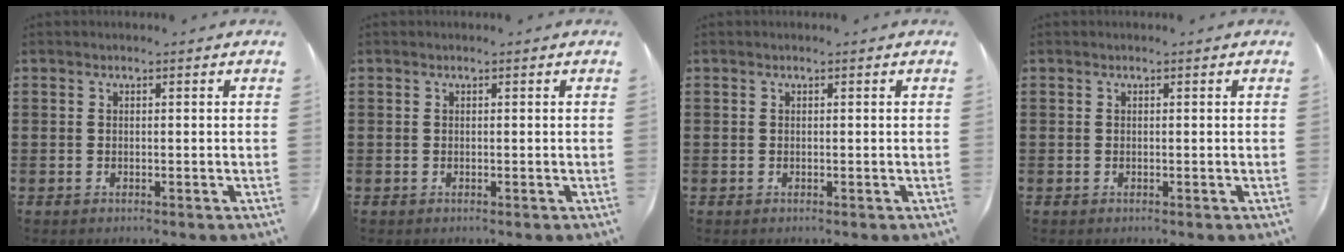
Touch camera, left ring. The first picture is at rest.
{"total": 0.0}
{"total": 0.0}
{"total": 0.0}